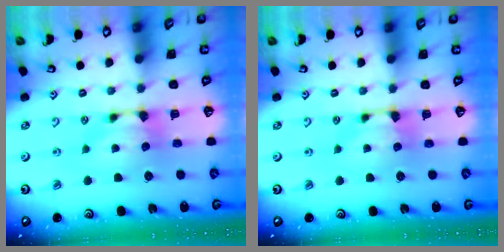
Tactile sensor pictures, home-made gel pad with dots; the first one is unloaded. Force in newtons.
{"total": 0.0}